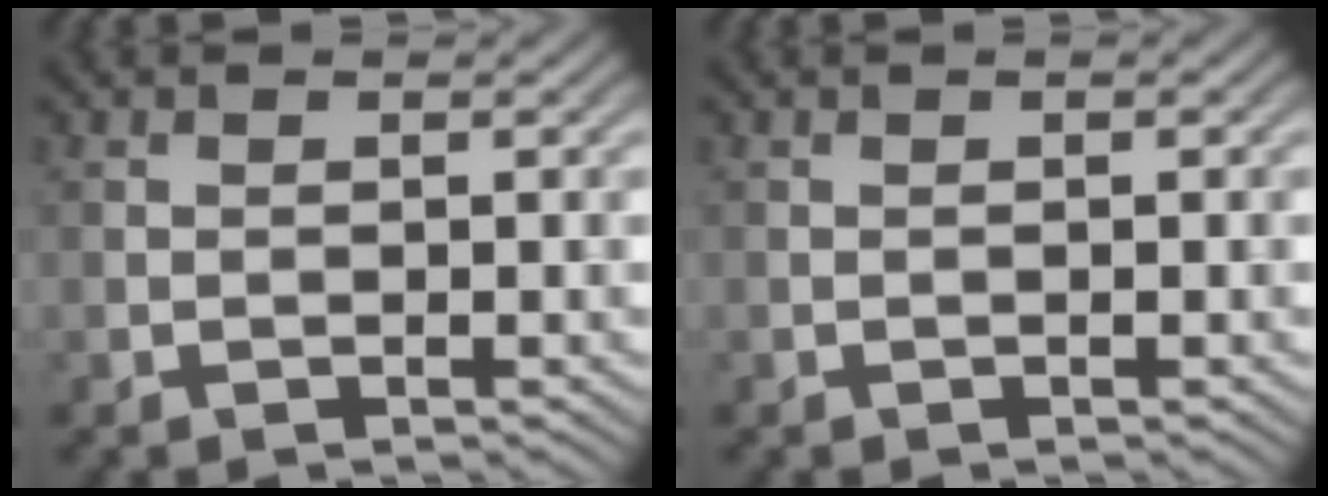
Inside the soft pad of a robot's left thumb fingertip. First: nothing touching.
{"total": 0.6, "force": [0.0, 0.0, 0.6], "torque": [-0.010, 0.002, -0.001]}